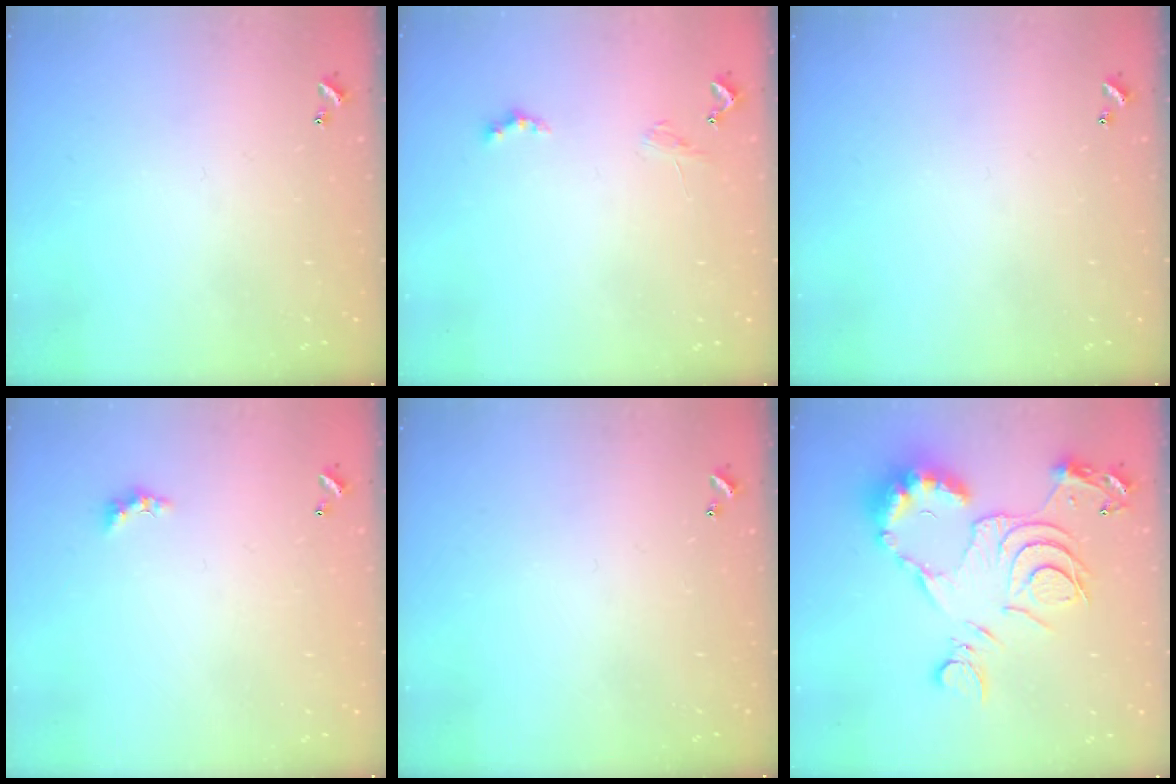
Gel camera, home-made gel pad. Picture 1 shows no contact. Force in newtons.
{"total": 1.1, "press": 1.1, "slide": 0.4}
{"total": 0.0}
{"total": 1.3, "press": 1.2, "slide": 0.5}
{"total": 0.0}
{"total": 16.8, "press": 16.7, "slide": 1.8}